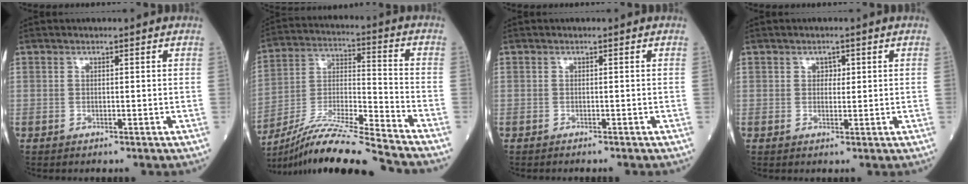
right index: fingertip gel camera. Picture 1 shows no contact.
{"total": 19.4, "force": [-17.1, -1.3, 9.0], "torque": [-0.192, -0.024, -0.306]}
{"total": 1.6, "force": [-1.4, -0.1, 0.7], "torque": [-0.008, 0.002, -0.015]}
{"total": 1.4, "force": [0.6, 1.0, 0.8], "torque": [-0.007, 0.000, 0.009]}